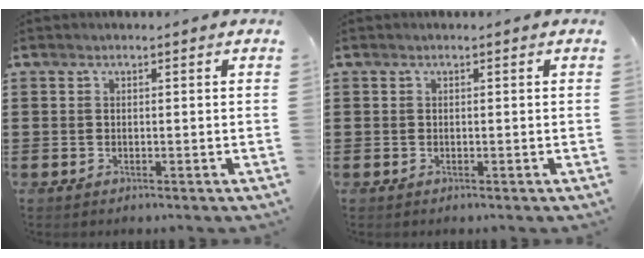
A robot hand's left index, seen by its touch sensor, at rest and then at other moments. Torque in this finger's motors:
{"motor_torque": [0.00, 0.00, 0.00, 0.00]}